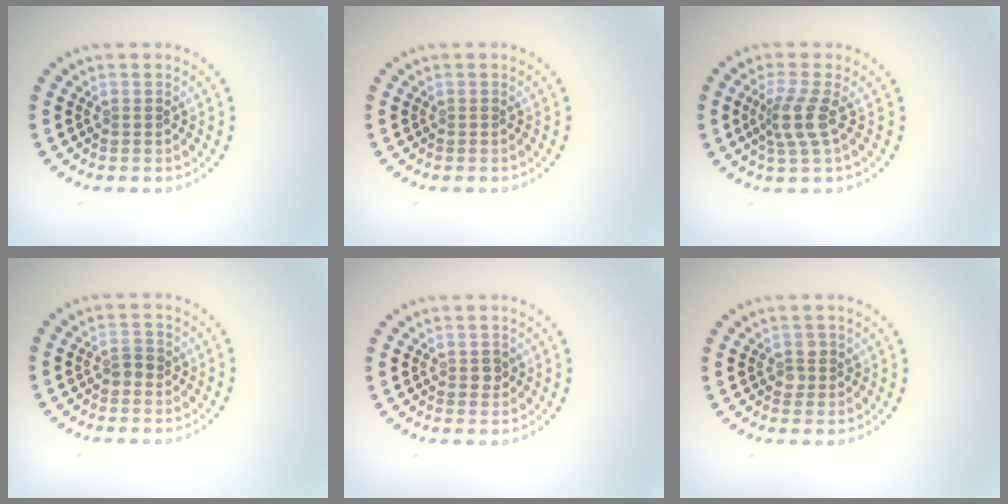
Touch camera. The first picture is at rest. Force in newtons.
{"total": 0.0}
{"total": 2.6, "press": 2.0, "slide": 1.7}
{"total": 1.2, "press": 1.1, "slide": 0.3}
{"total": 0.8, "press": 0.8, "slide": 0.2}
{"total": 1.1, "press": 1.0, "slide": 0.4}